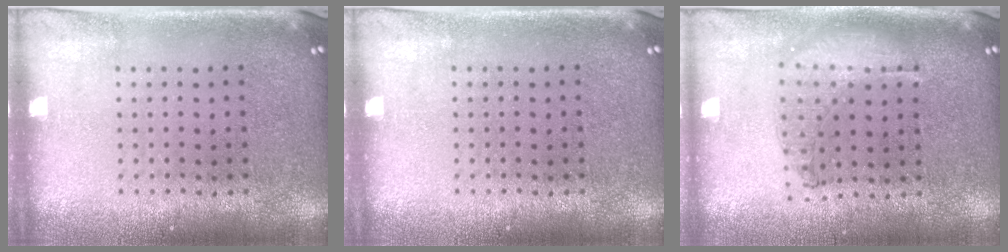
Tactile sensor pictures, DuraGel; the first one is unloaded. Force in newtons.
{"total": 0.0}
{"total": 1.0, "press": 1.0, "slide": 0.2}